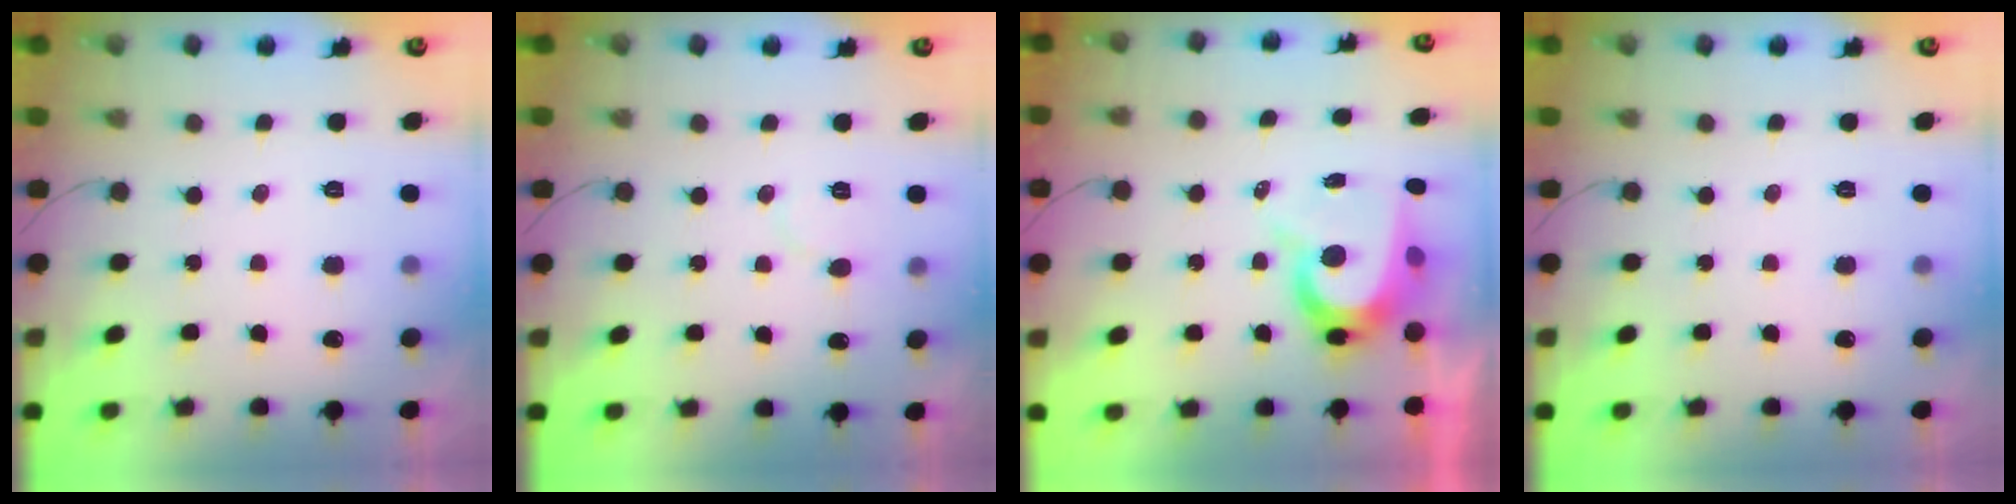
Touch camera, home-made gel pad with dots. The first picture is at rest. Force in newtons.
{"total": 3.2, "press": 3.2, "slide": 0.3}
{"total": 8.2, "press": 8.1, "slide": 0.6}
{"total": 0.0}